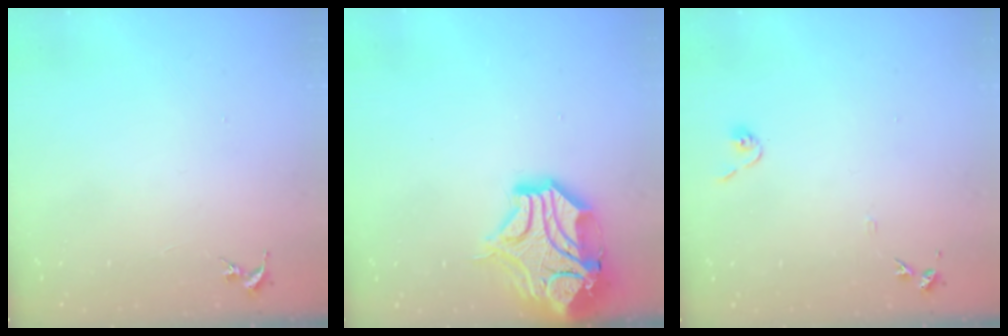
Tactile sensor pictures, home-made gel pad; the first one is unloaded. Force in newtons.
{"total": 17.6, "press": 17.4, "slide": 2.6}
{"total": 6.8, "press": 6.8, "slide": 0.6}